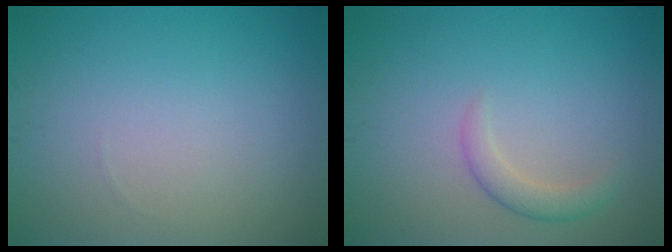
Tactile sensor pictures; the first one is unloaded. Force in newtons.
{"total": 1.8, "press": 1.8, "slide": 0.1}